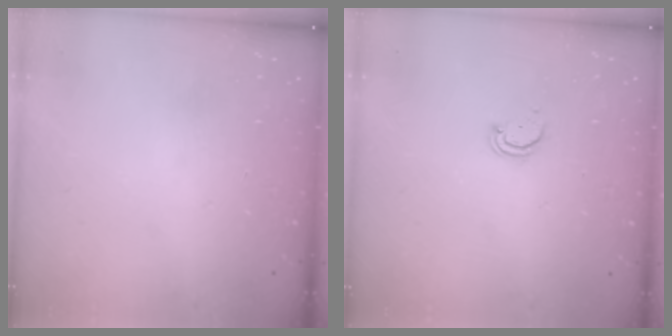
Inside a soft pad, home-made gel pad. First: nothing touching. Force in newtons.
{"total": 2.1, "press": 2.1, "slide": 0.2}